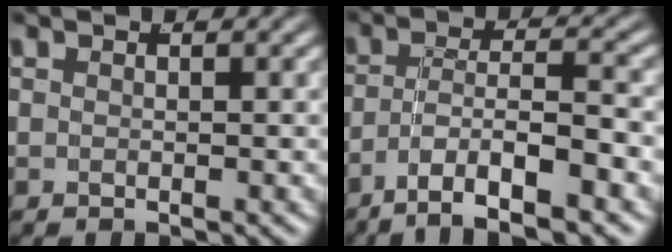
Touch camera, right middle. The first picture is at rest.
{"total": 7.0, "force": [-4.8, 2.3, 4.5], "torque": [-0.084, -0.022, -0.067]}